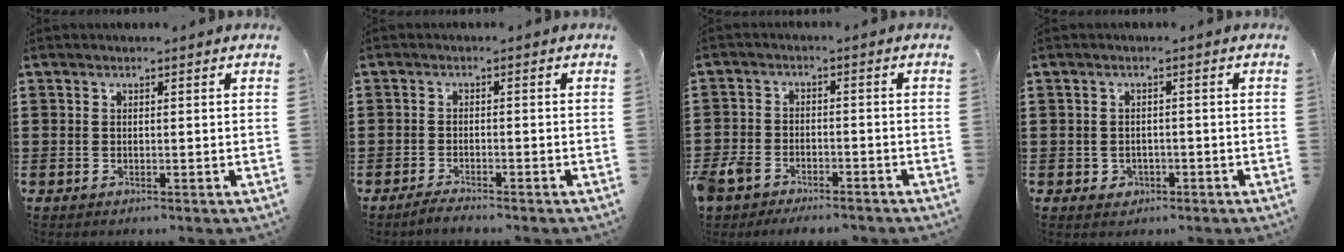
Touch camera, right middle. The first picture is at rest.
{"total": 1.8, "force": [-1.7, 0.0, 0.5], "torque": [-0.011, 0.001, -0.034]}
{"total": 4.4, "force": [-3.9, 1.8, 1.1], "torque": [-0.048, -0.002, -0.086]}
{"total": 1.4, "force": [-0.6, 1.2, 0.4], "torque": [-0.013, 0.002, -0.016]}